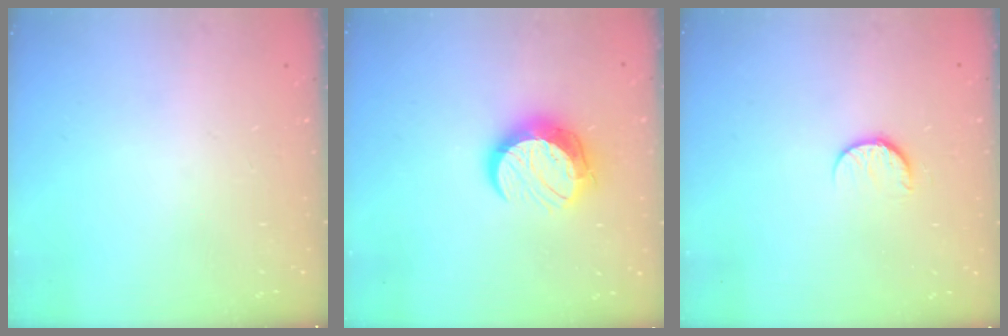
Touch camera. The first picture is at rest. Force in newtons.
{"total": 11.3, "press": 11.3, "slide": 0.9}
{"total": 7.7, "press": 7.6, "slide": 0.7}